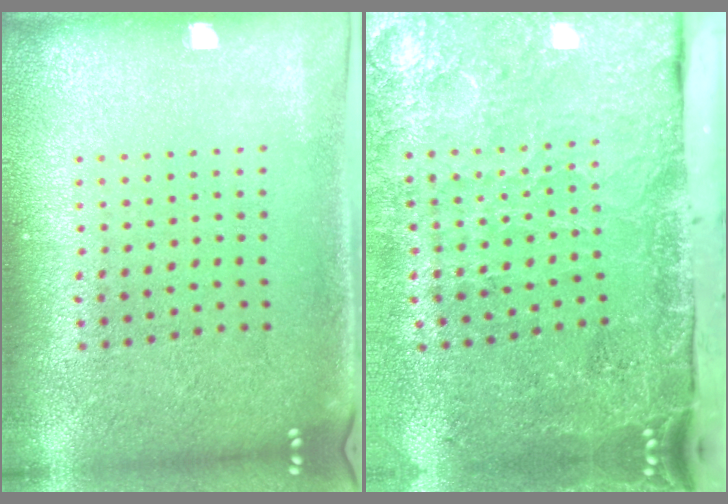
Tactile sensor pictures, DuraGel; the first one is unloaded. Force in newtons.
{"total": 5.0, "press": 3.6, "slide": 3.4}